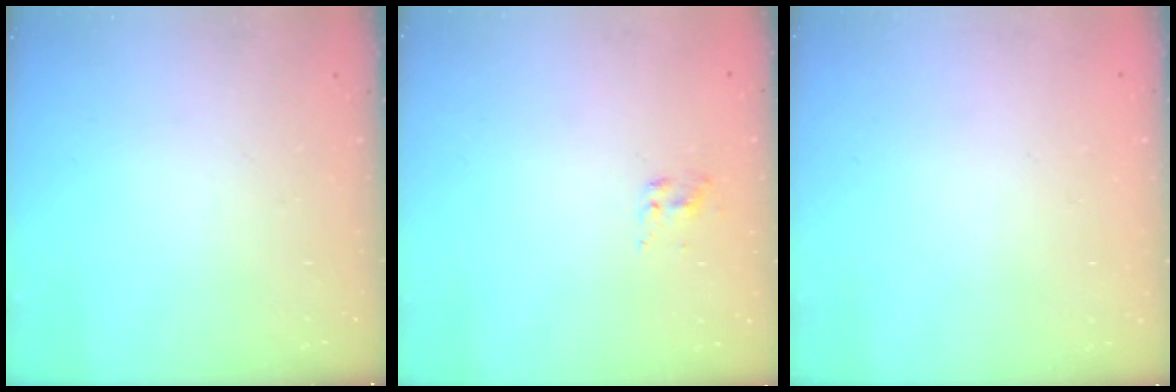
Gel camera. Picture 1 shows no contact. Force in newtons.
{"total": 2.0, "press": 1.9, "slide": 0.8}
{"total": 1.7, "press": 1.7, "slide": 0.2}